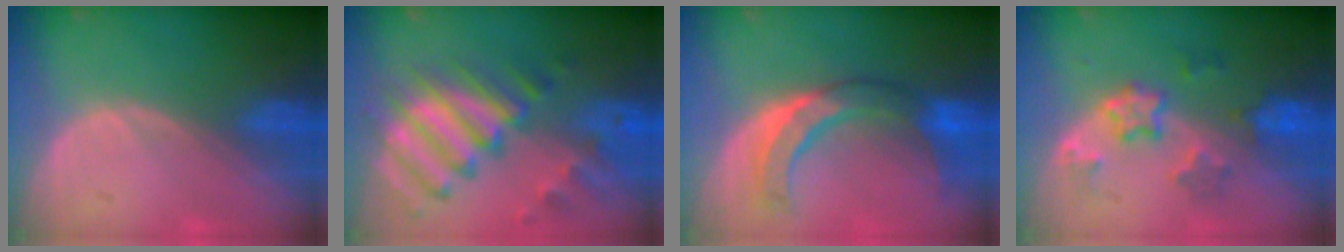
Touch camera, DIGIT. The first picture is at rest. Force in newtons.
{"total": 11.4, "press": 9.9, "slide": 5.7}
{"total": 8.2, "press": 8.2, "slide": 0.6}
{"total": 5.7, "press": 5.7, "slide": 0.4}